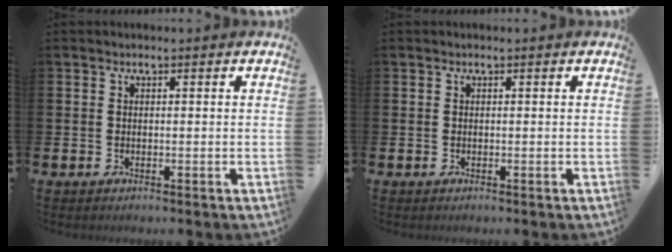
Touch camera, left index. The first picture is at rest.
{"total": 0.0}